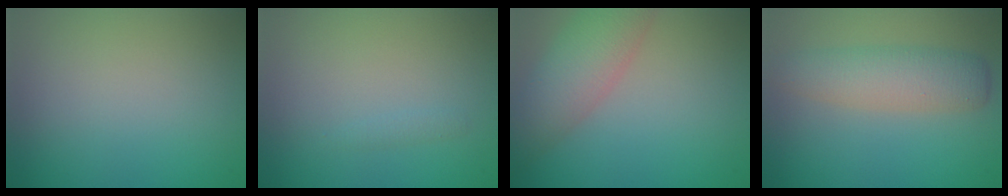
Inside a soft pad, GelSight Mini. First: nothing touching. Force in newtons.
{"total": 0.6, "press": 0.6, "slide": 0.0}
{"total": 5.7, "press": 5.7, "slide": 0.3}
{"total": 4.2, "press": 4.2, "slide": 0.1}